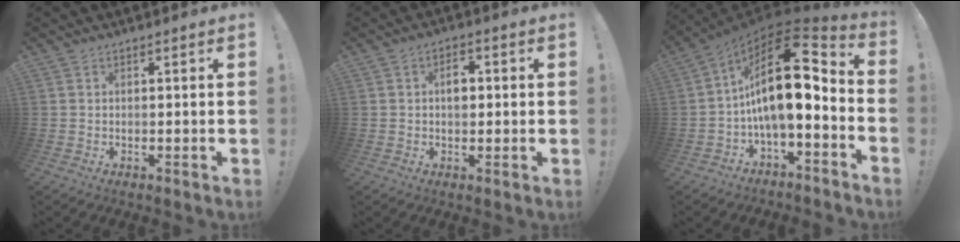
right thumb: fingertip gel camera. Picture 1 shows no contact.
{"total": 4.5, "force": [0.6, 3.1, 3.2], "torque": [-0.035, 0.001, 0.002]}
{"total": 19.8, "force": [2.9, 8.6, 17.5], "torque": [-0.304, -0.022, 0.050]}